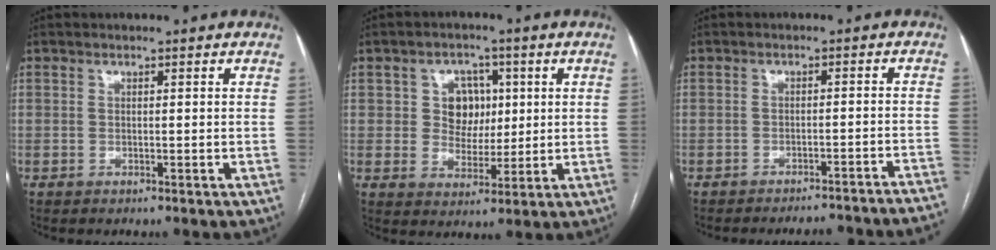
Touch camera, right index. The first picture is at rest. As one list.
[{"total": 6.1, "force": [1.5, 5.2, 2.9], "torque": [-0.041, 0.014, 0.033]}, {"total": 16.7, "force": [-16.1, -0.8, 4.2], "torque": [-0.018, -0.008, -0.186]}]